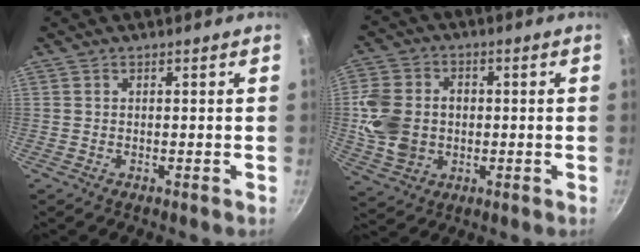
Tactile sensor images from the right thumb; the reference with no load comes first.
{"total": 12.1, "force": [-0.4, 9.8, 7.1], "torque": [-0.123, 0.010, -0.005]}